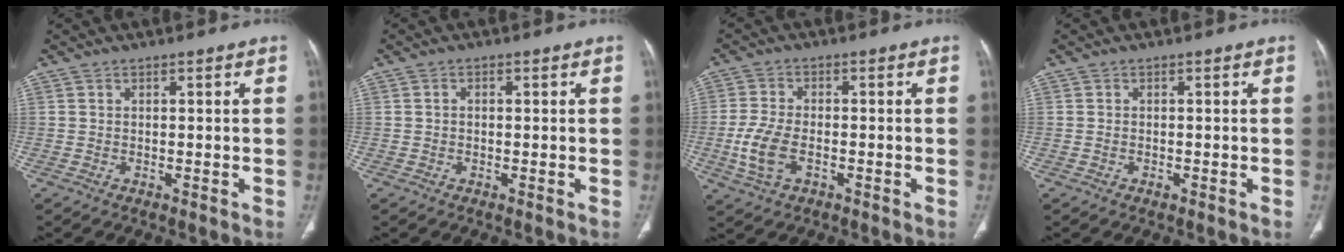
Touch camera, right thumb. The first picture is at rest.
{"total": 0.7, "force": [0.0, 0.6, 0.4], "torque": [-0.005, 0.003, -0.003]}
{"total": 7.4, "force": [-2.0, 4.2, 5.8], "torque": [-0.130, 0.005, -0.038]}
{"total": 0.7, "force": [-0.4, 0.4, 0.4], "torque": [-0.010, 0.004, -0.005]}